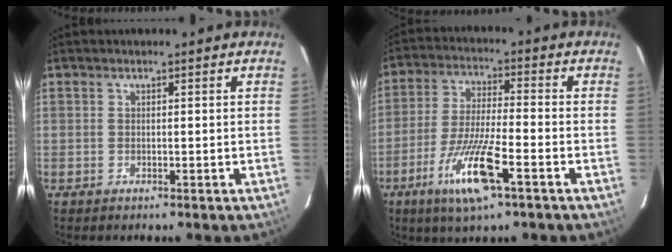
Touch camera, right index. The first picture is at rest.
{"total": 11.6, "force": [-5.6, 1.2, 10.1], "torque": [-0.197, -0.021, -0.102]}